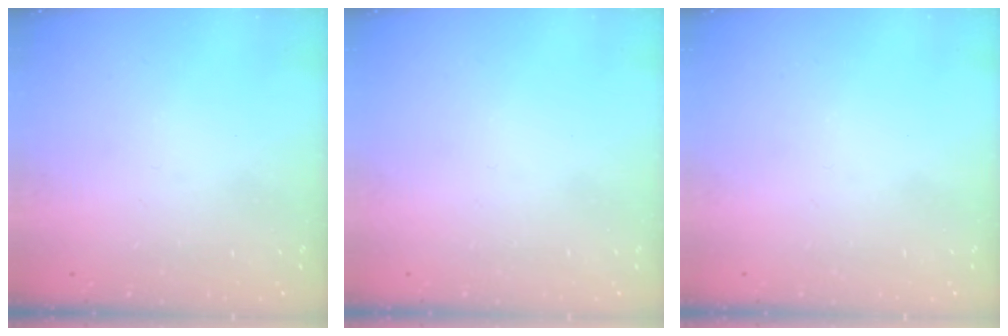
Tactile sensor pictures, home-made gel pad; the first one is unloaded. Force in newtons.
{"total": 1.6, "press": 1.6, "slide": 0.1}
{"total": 1.7, "press": 1.6, "slide": 0.1}